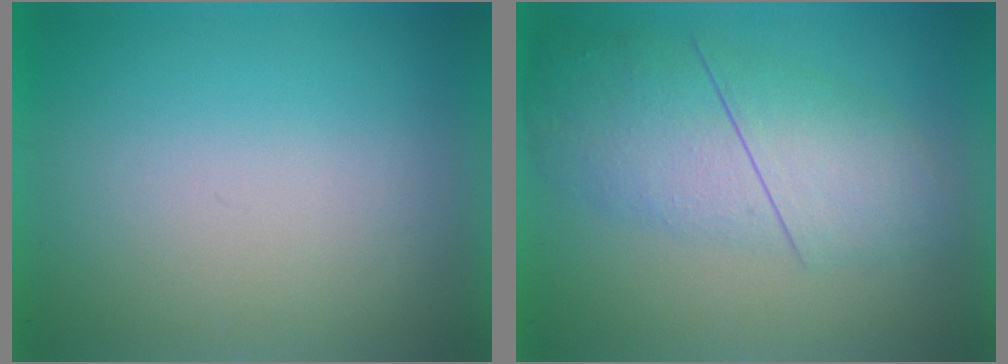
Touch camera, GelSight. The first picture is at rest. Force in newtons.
{"total": 4.6}